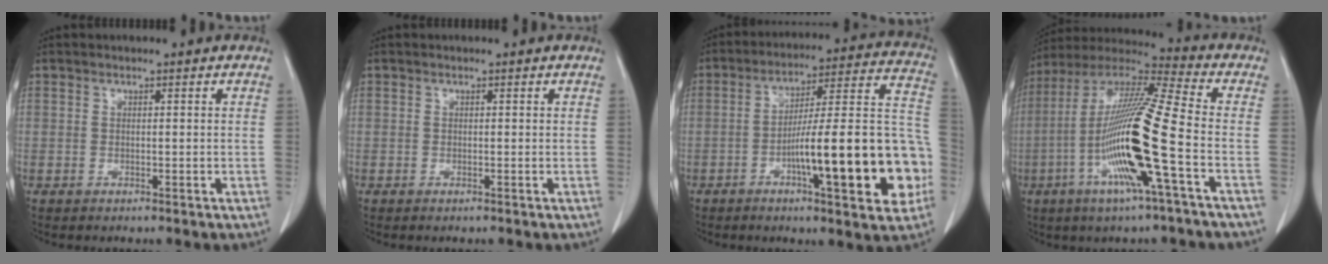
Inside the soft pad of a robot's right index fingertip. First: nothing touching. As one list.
[{"total": 0.0}, {"total": 21.2, "force": [-6.1, 3.2, 20.1], "torque": [-0.234, 0.030, -0.083]}, {"total": 18.5, "force": [-5.0, -0.3, 17.8], "torque": [-0.354, -0.009, -0.106]}]